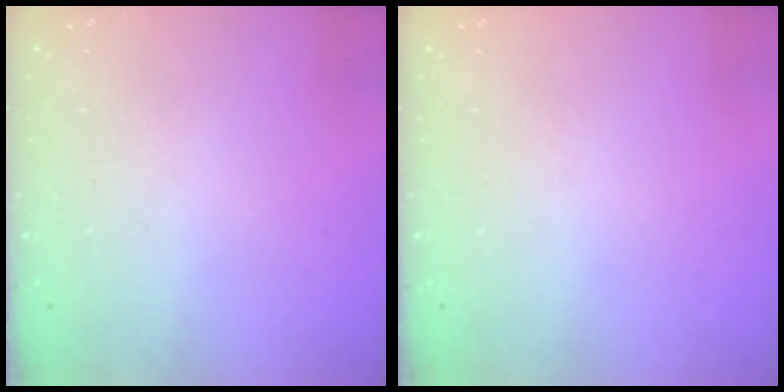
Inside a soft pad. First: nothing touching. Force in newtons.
{"total": 0.0}